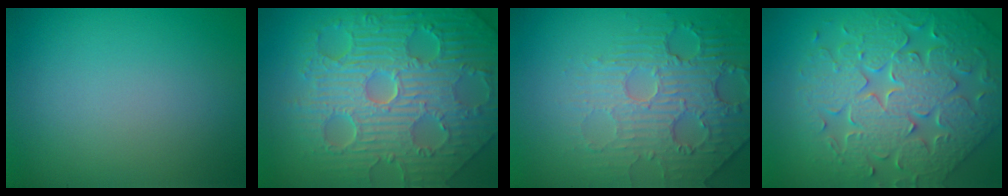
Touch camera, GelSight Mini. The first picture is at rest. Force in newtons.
{"total": 11.5, "press": 7.5, "slide": 8.8}
{"total": 4.3, "press": 4.0, "slide": 1.6}
{"total": 7.5, "press": 6.5, "slide": 3.6}